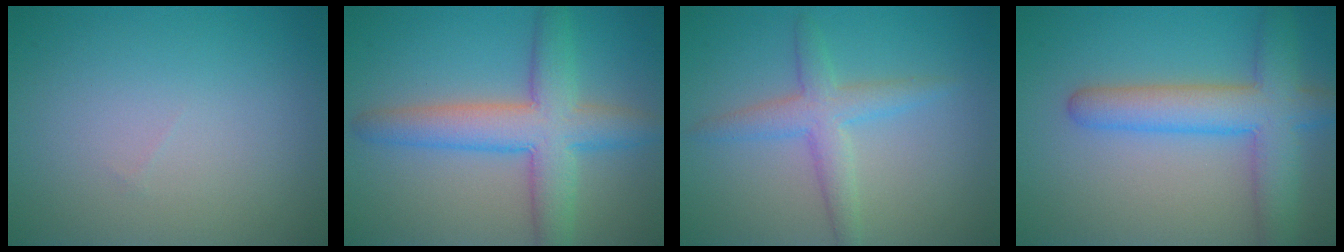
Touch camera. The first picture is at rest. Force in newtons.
{"total": 6.6, "press": 6.6, "slide": 0.3}
{"total": 3.2, "press": 3.2, "slide": 0.1}
{"total": 6.3, "press": 6.3, "slide": 0.4}